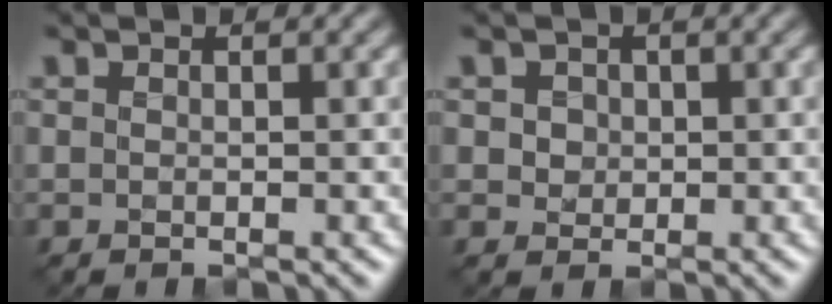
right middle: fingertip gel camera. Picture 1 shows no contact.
{"total": 2.7, "force": [0.9, 2.2, 1.3], "torque": [-0.040, 0.005, 0.018]}